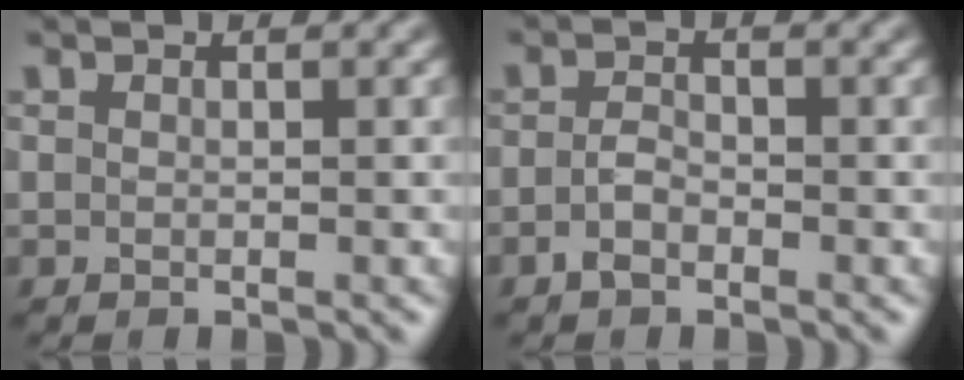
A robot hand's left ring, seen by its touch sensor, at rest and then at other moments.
{"total": 1.7, "force": [-0.9, 0.8, 1.1], "torque": [-0.023, 0.002, -0.021]}